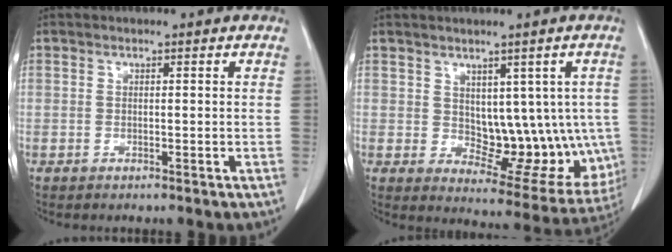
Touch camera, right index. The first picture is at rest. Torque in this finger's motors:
{"motor_torque": [0.11, 0.23, 0.15, 0.01]}